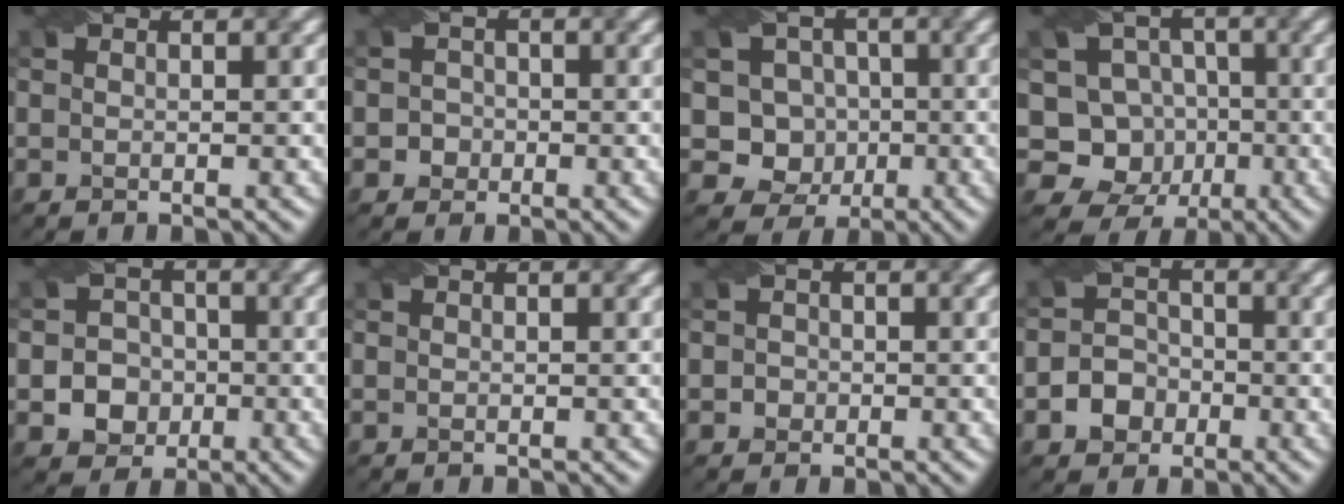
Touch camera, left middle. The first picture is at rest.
{"total": 1.7, "force": [-0.3, 1.6, 0.3], "torque": [0.013, 0.002, -0.008]}
{"total": 5.6, "force": [-0.1, 5.2, 2.0], "torque": [-0.019, 0.005, -0.027]}
{"total": 7.3, "force": [-1.2, 6.8, 2.5], "torque": [-0.021, 0.010, -0.052]}
{"total": 4.2, "force": [-1.1, 3.8, 1.4], "torque": [0.000, 0.000, -0.033]}
{"total": 0.0}
{"total": 1.0, "force": [-0.1, 1.0, 0.2], "torque": [0.002, -0.001, -0.006]}
{"total": 3.2, "force": [-1.4, 2.7, 1.0], "torque": [0.000, 0.003, -0.029]}